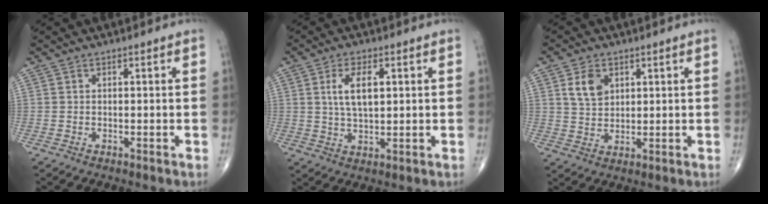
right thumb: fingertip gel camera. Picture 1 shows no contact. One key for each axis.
{"total": 6.9, "fx": 1.8, "fy": 3.2, "fz": 5.8, "tx": -0.107, "ty": -0.006, "tz": 0.034}
{"total": 5.4, "fx": 2.3, "fy": 3.7, "fz": 3.3, "tx": -0.046, "ty": -0.012, "tz": 0.045}